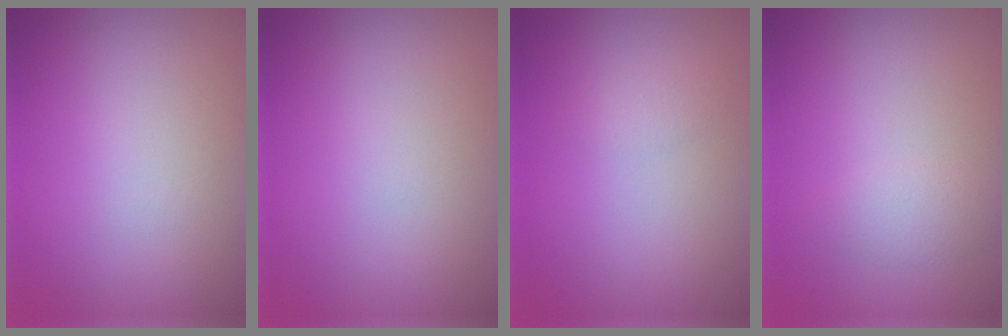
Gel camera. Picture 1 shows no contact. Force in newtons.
{"total": 0.0}
{"total": 0.9, "press": 0.9, "slide": 0.1}
{"total": 1.6, "press": 1.6, "slide": 0.1}